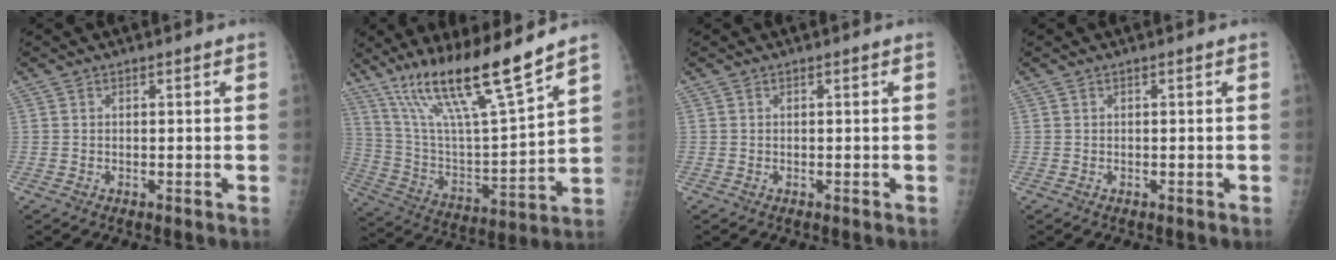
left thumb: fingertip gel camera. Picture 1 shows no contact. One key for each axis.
{"total": 19.6, "fx": 14.1, "fy": 1.8, "fz": 13.5, "tx": -0.226, "ty": -0.066, "tz": 0.264}
{"total": 0.0}
{"total": 0.0}